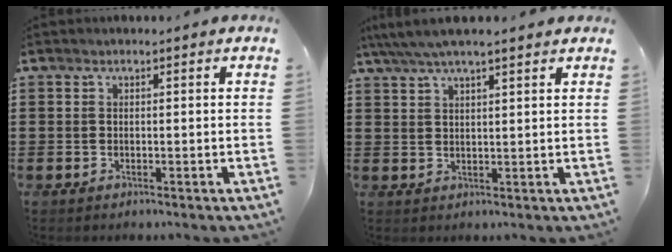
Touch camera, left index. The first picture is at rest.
{"total": 4.2, "force": [3.3, 0.6, 2.5], "torque": [-0.057, -0.001, 0.059]}